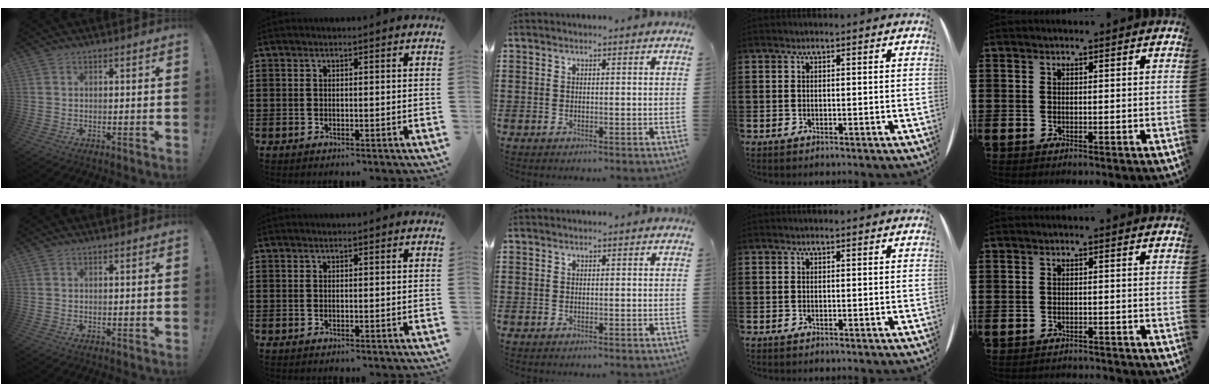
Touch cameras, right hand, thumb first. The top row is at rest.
{"little": {"total": 1.1, "force": [-1.1, -0.1, -0.1], "torque": [-0.002, 0.002, -0.024]}}